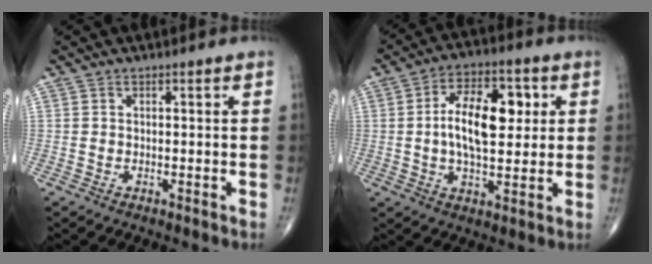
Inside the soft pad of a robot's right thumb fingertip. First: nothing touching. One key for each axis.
{"total": 13.8, "fx": 1.9, "fy": 6.9, "fz": 11.8, "tx": -0.178, "ty": 0.006, "tz": 0.029}